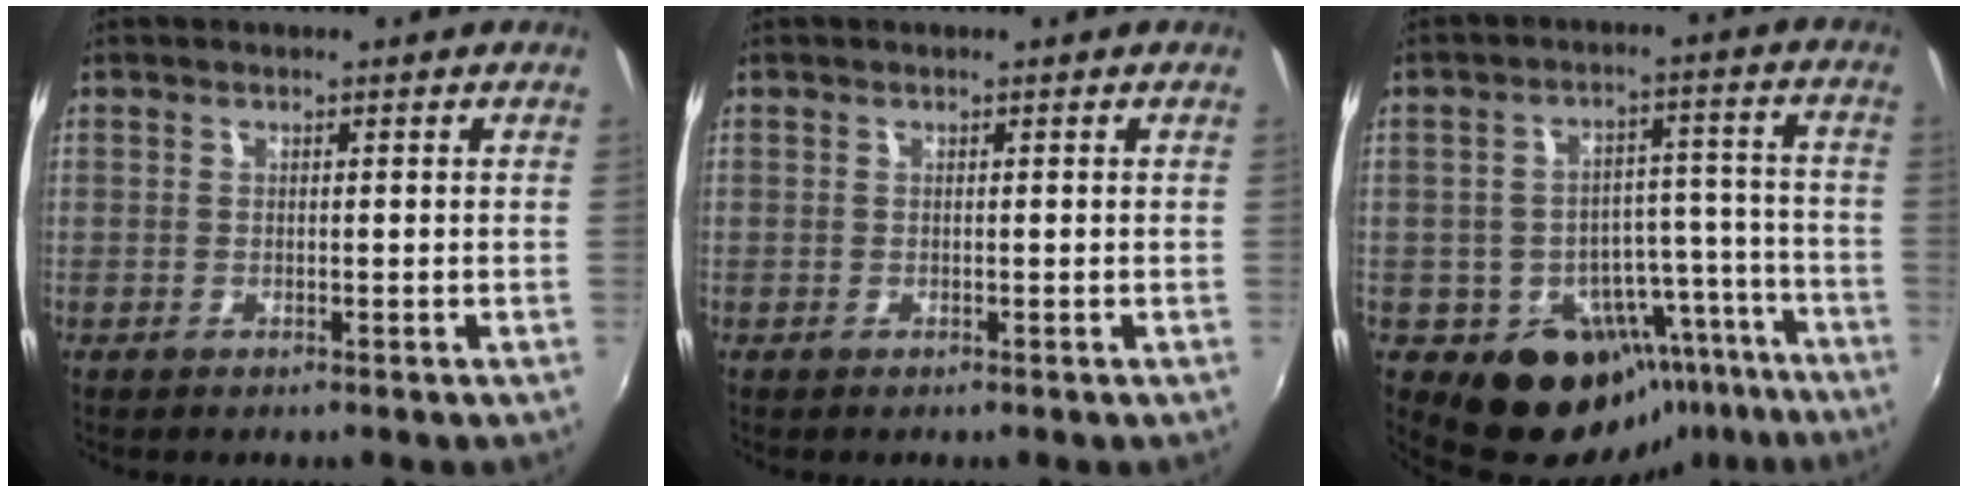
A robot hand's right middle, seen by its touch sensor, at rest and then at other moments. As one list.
[{"total": 0.0}, {"total": 15.7, "force": [-11.1, 10.2, 4.7], "torque": [-0.073, 0.050, -0.128]}]